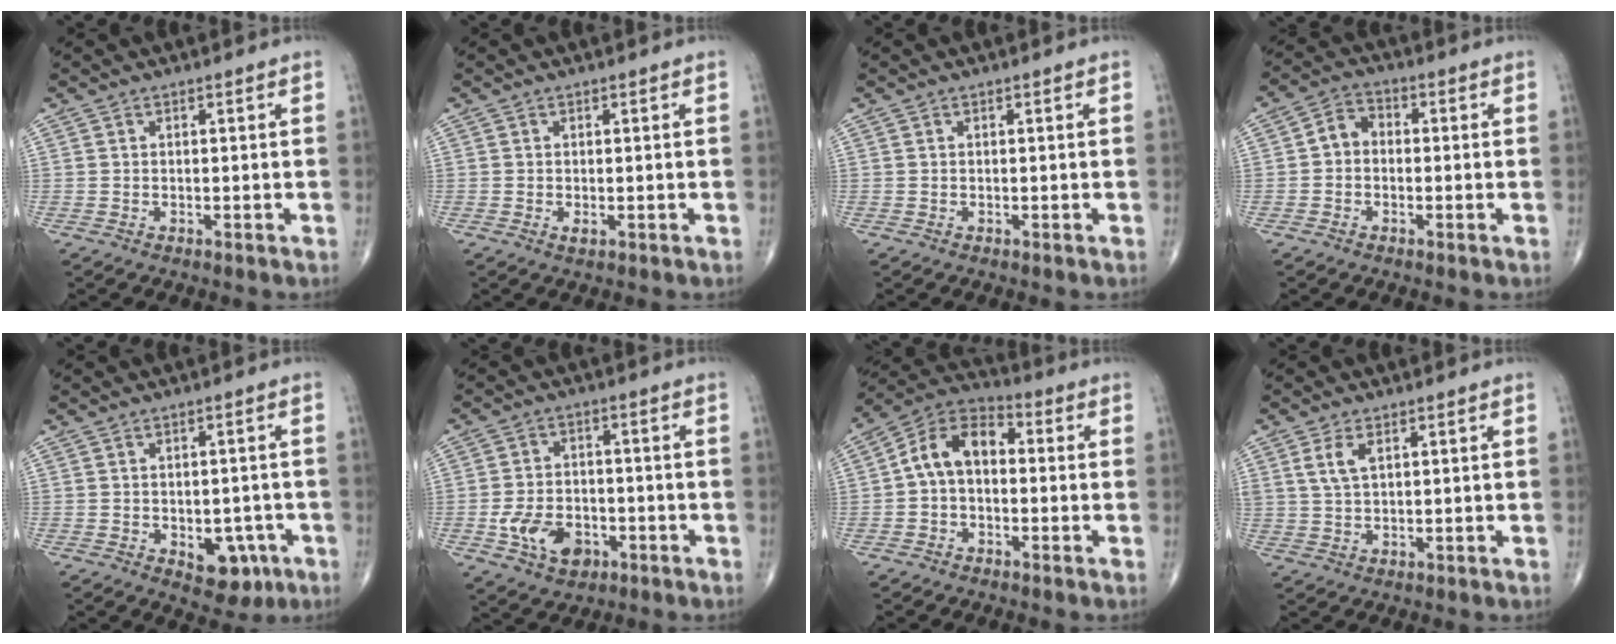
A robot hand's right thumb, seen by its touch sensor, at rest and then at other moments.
{"total": 1.0, "force": [-0.3, 0.5, 0.8], "torque": [-0.012, -0.002, -0.005]}
{"total": 0.0}
{"total": 4.5, "force": [-0.5, 3.6, 2.6], "torque": [-0.027, 0.018, -0.023]}
{"total": 7.1, "force": [-2.6, 4.4, 4.9], "torque": [-0.029, 0.012, -0.024]}
{"total": 9.1, "force": [-3.2, 6.2, 5.8], "torque": [-0.085, 0.016, -0.052]}
{"total": 10.2, "force": [0.0, 6.7, 7.6], "torque": [-0.116, 0.036, -0.018]}
{"total": 4.1, "force": [1.7, 2.0, 3.1], "torque": [-0.064, -0.001, 0.039]}